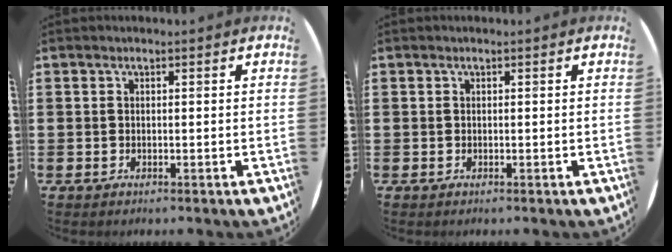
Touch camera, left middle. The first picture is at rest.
{"total": 0.0}